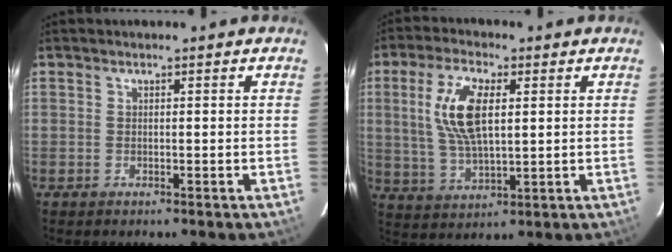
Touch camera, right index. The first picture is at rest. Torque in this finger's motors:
{"motor_torque": [0.42, 0.10, 0.31, 0.16]}